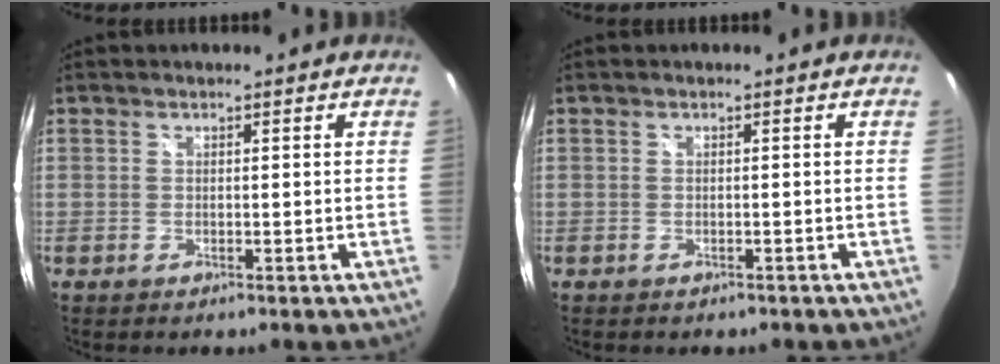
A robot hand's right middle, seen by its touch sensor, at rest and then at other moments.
{"total": 1.3, "force": [-1.0, 0.8, 0.3], "torque": [-0.008, -0.004, -0.011]}